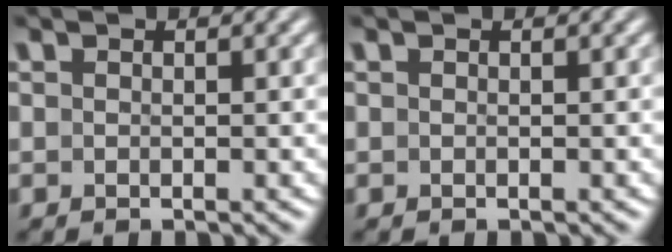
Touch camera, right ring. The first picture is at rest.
{"total": 0.0}